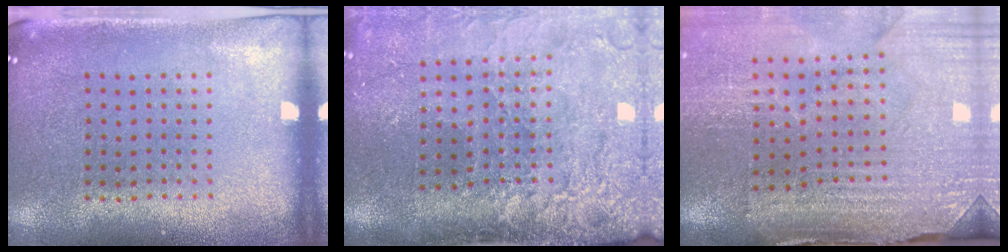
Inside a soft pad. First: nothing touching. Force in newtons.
{"total": 4.6, "press": 3.7, "slide": 2.8}
{"total": 3.8, "press": 3.5, "slide": 1.4}